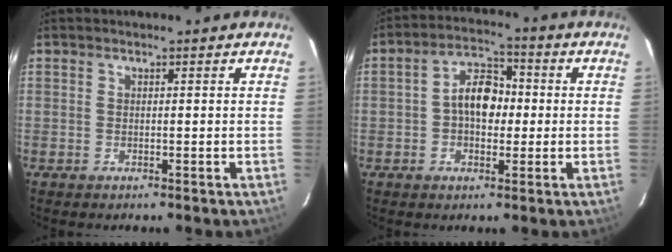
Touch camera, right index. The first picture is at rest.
{"total": 6.3, "force": [-0.4, 4.3, 4.6], "torque": [-0.082, 0.024, -0.008]}